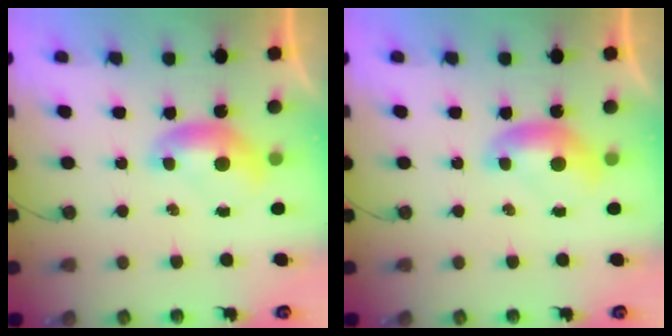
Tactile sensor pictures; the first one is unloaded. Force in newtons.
{"total": 0.0}